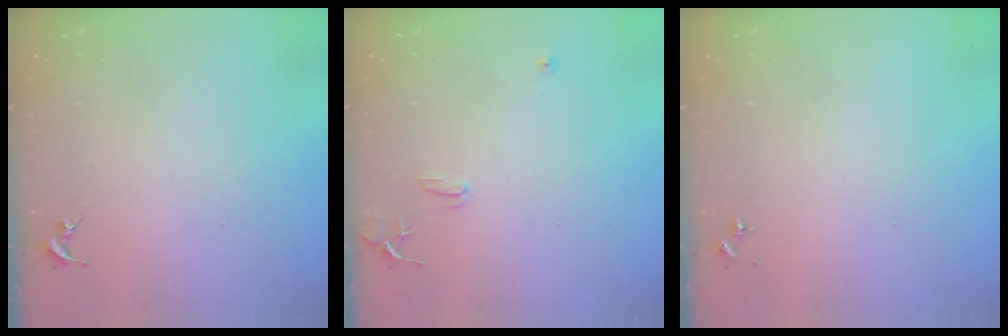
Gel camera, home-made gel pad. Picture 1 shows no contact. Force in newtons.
{"total": 8.5, "press": 8.5, "slide": 0.8}
{"total": 0.0}